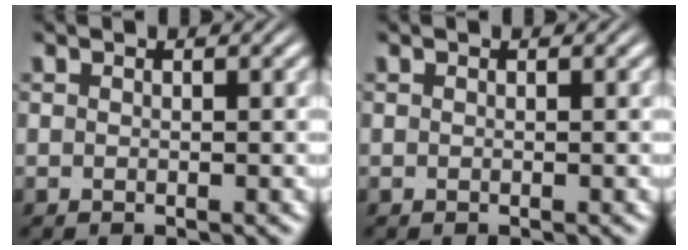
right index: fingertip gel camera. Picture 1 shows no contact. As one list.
[{"total": 0.0}]